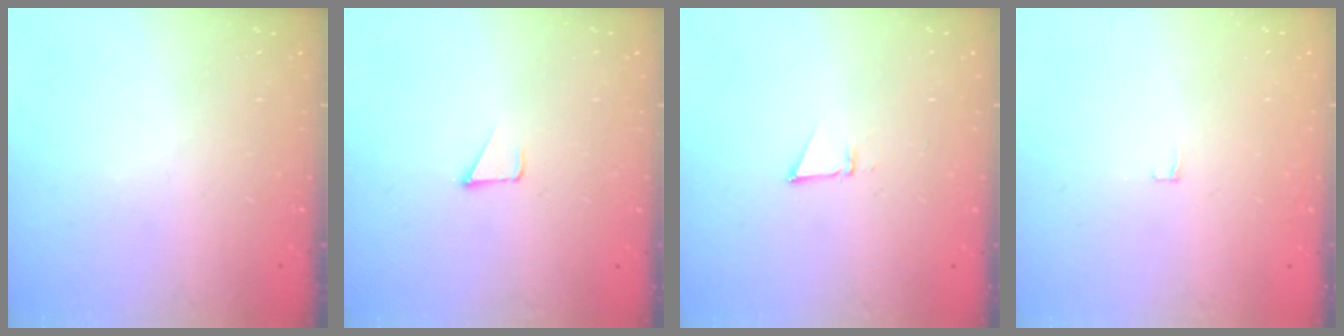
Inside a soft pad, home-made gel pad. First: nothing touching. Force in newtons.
{"total": 1.2, "press": 1.2, "slide": 0.1}
{"total": 3.0, "press": 2.9, "slide": 0.8}
{"total": 2.4, "press": 2.4, "slide": 0.2}